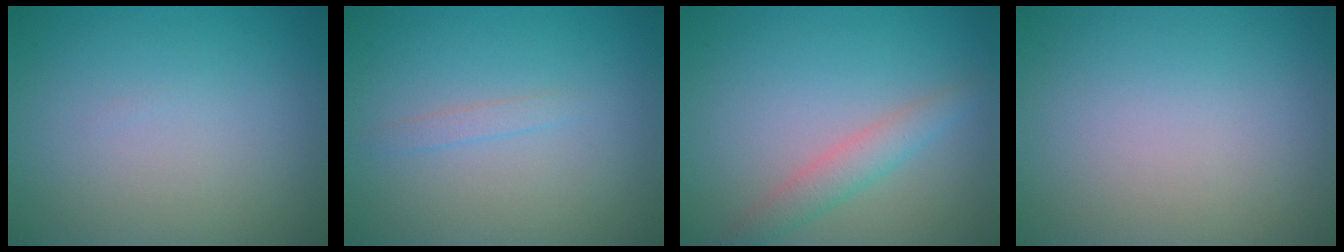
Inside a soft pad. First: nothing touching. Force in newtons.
{"total": 0.8, "press": 0.8, "slide": 0.1}
{"total": 2.5, "press": 2.5, "slide": 0.1}
{"total": 0.0}